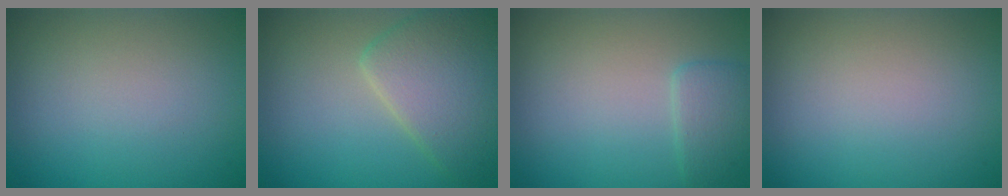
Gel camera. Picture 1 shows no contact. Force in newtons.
{"total": 5.3, "press": 5.3, "slide": 0.2}
{"total": 1.9, "press": 1.9, "slide": 0.1}
{"total": 0.0}